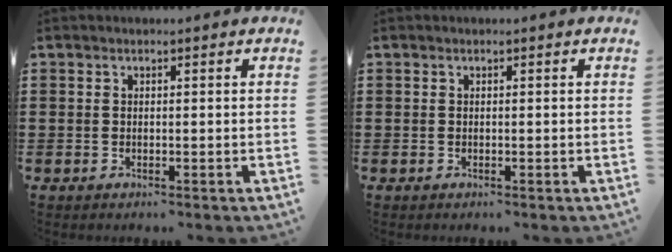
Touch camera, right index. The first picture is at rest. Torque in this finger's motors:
{"motor_torque": [0.00, 0.00, 0.00, 0.00]}